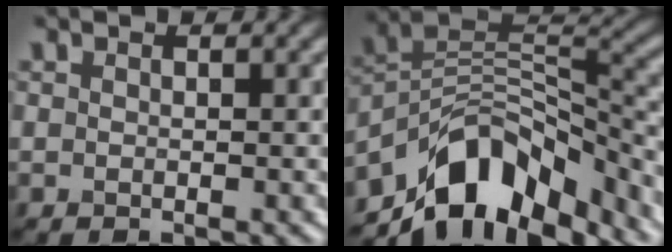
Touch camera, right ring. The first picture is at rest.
{"total": 10.7, "force": [-7.2, 5.3, 5.8], "torque": [-0.087, 0.006, -0.135]}